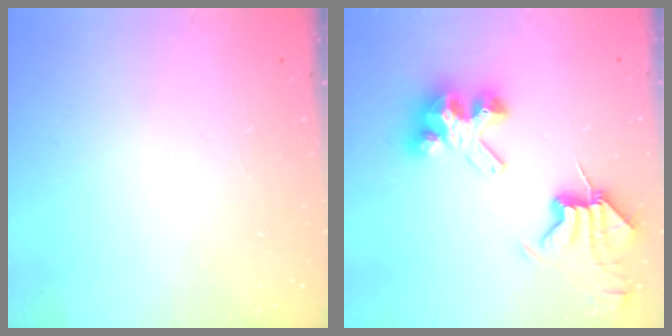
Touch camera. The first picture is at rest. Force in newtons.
{"total": 9.9, "press": 9.9, "slide": 1.1}